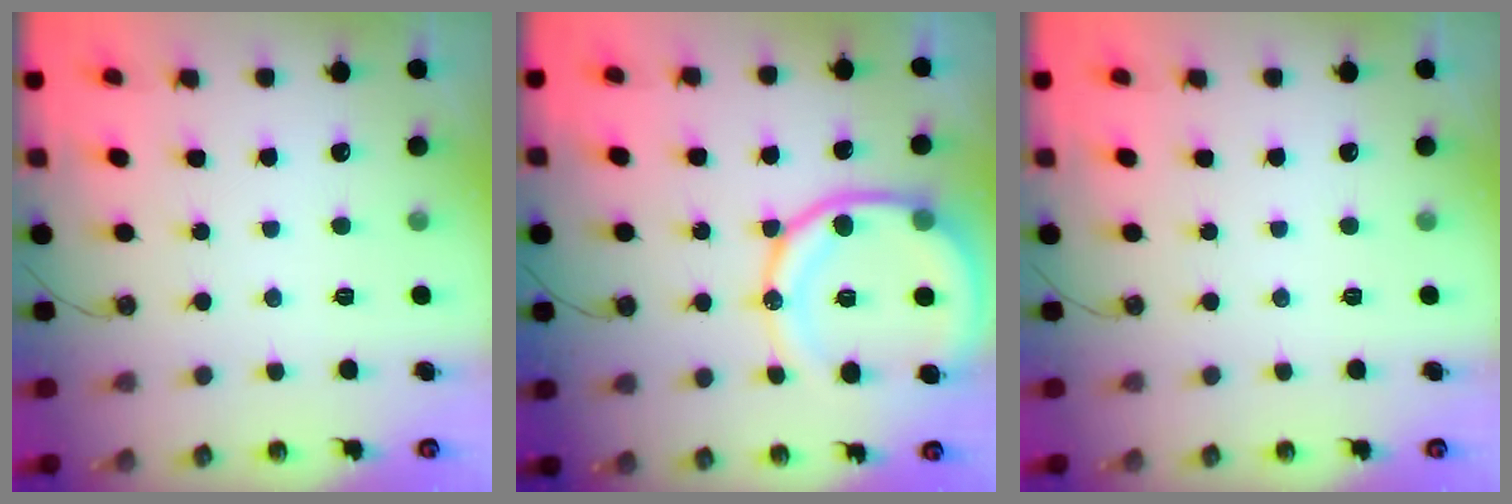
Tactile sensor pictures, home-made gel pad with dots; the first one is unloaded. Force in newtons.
{"total": 18.2, "press": 18.1, "slide": 2.0}
{"total": 0.0}